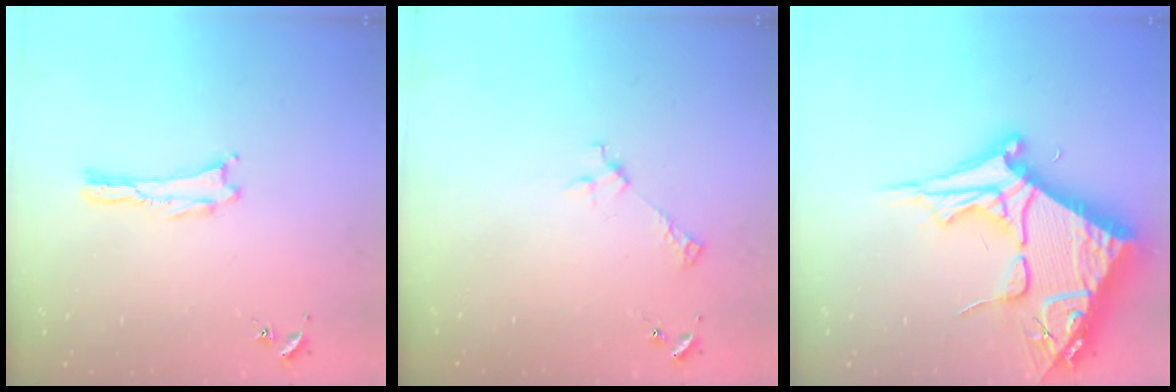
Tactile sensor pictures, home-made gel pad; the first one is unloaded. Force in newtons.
{"total": 2.6, "press": 2.6, "slide": 0.3}
{"total": 15.2, "press": 15.1, "slide": 1.8}